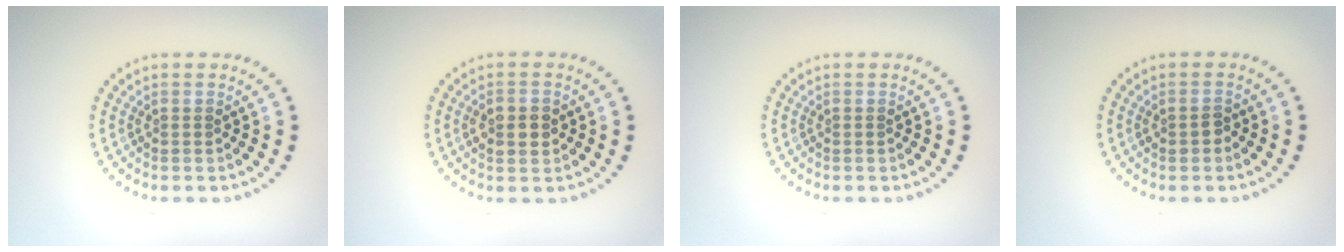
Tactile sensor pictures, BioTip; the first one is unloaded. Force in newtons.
{"total": 2.4, "press": 2.4, "slide": 0.3}
{"total": 0.0}
{"total": 1.2, "press": 1.2, "slide": 0.2}